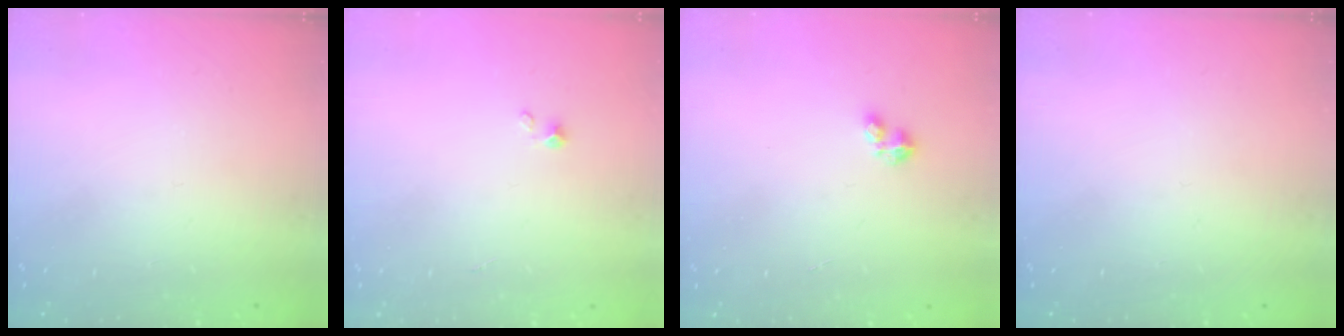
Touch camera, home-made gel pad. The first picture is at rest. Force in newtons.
{"total": 0.7, "press": 0.7, "slide": 0.1}
{"total": 1.9, "press": 1.9, "slide": 0.4}
{"total": 0.0}